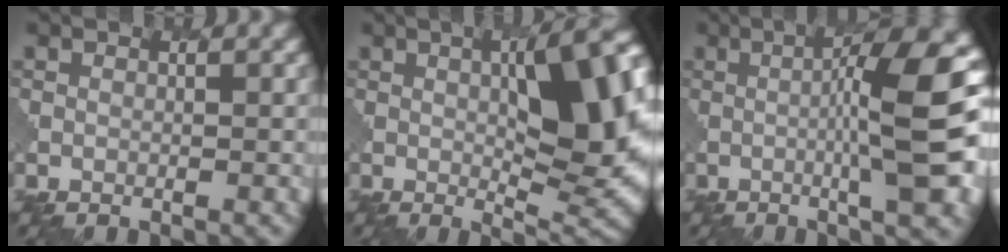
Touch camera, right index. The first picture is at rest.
{"total": 13.8, "force": [1.7, 4.5, 13.0], "torque": [-0.152, 0.004, 0.028]}
{"total": 12.2, "force": [0.2, 2.6, 11.9], "torque": [-0.152, 0.009, 0.004]}